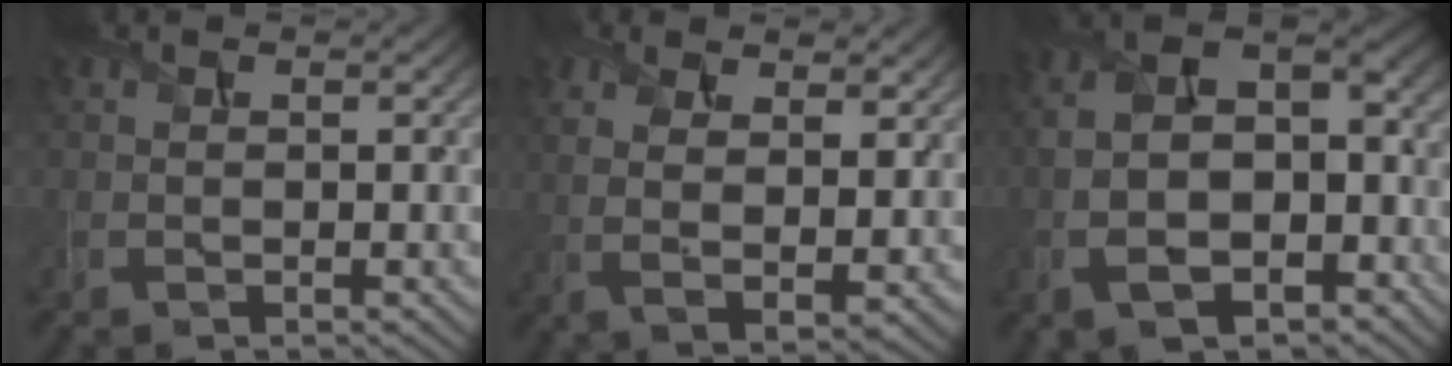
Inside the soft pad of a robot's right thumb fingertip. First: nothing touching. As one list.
[{"total": 7.8, "force": [3.0, 3.5, 6.3], "torque": [-0.142, -0.003, 0.050]}, {"total": 13.2, "force": [-3.2, 8.4, 9.7], "torque": [-0.219, -0.027, -0.046]}]